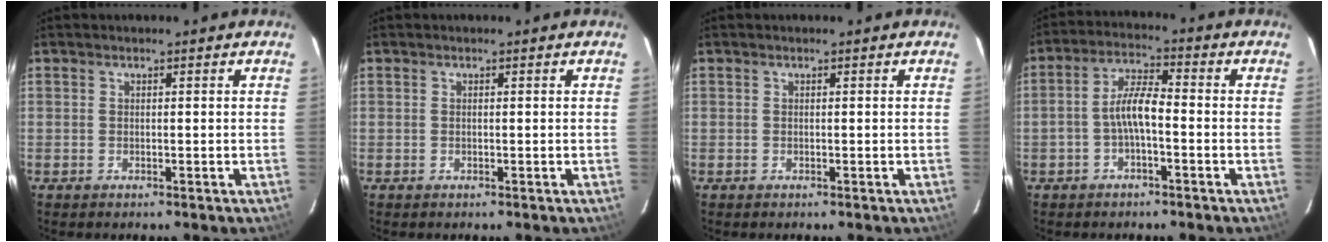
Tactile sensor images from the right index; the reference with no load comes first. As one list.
[{"total": 0.0}, {"total": 0.0}, {"total": 5.7, "force": [-1.8, 1.7, 5.1], "torque": [-0.105, 0.016, -0.033]}]